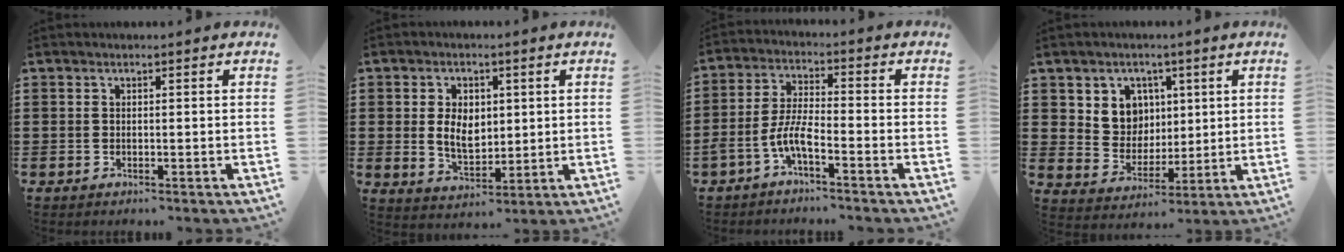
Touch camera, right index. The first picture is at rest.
{"total": 6.0, "force": [0.7, 4.2, 4.2], "torque": [-0.075, 0.007, 0.008]}
{"total": 6.0, "force": [-3.6, 1.2, 4.6], "torque": [-0.121, -0.012, -0.076]}
{"total": 6.7, "force": [2.8, 5.9, 1.6], "torque": [-0.049, 0.002, 0.049]}